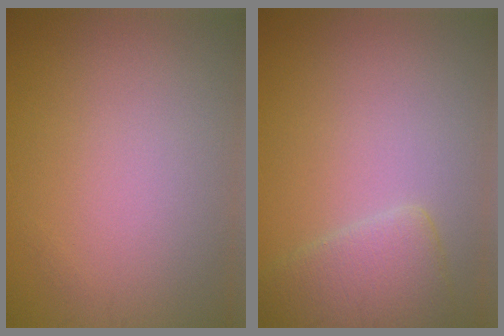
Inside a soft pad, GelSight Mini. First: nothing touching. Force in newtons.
{"total": 3.6, "press": 3.6, "slide": 0.2}